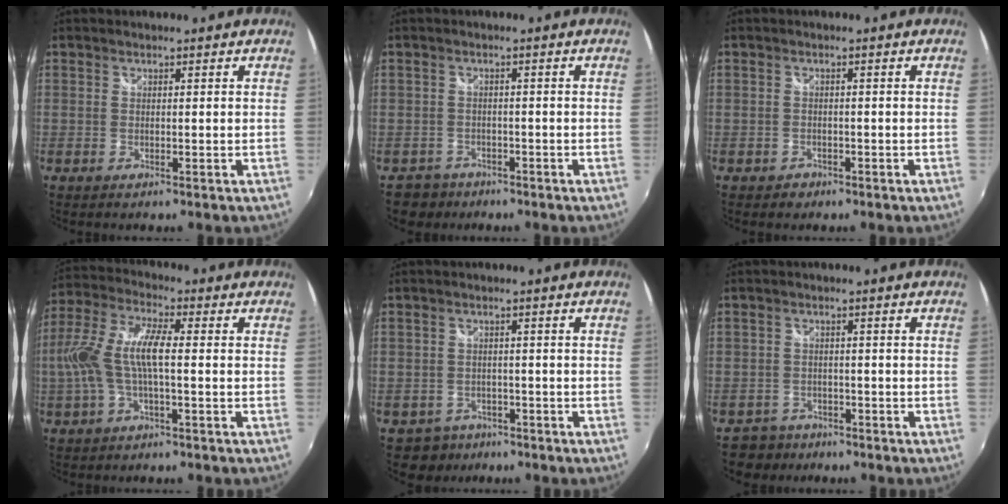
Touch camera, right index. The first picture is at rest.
{"total": 4.1, "force": [-2.7, 3.0, -0.2], "torque": [-0.010, 0.010, -0.047]}
{"total": 2.0, "force": [-1.1, 1.6, 0.3], "torque": [-0.010, 0.001, -0.015]}
{"total": 11.3, "force": [-1.2, 3.1, 10.8], "torque": [-0.225, 0.006, -0.022]}
{"total": 4.5, "force": [-2.8, 3.5, 0.3], "torque": [-0.018, 0.004, -0.043]}
{"total": 4.3, "force": [-3.0, 3.0, -0.5], "torque": [-0.006, 0.012, -0.052]}